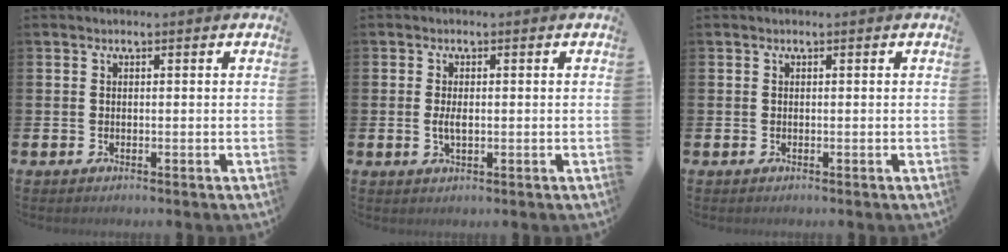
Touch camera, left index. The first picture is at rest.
{"total": 2.0, "force": [0.0, 0.9, 1.8], "torque": [-0.027, -0.002, -0.004]}
{"total": 0.0}